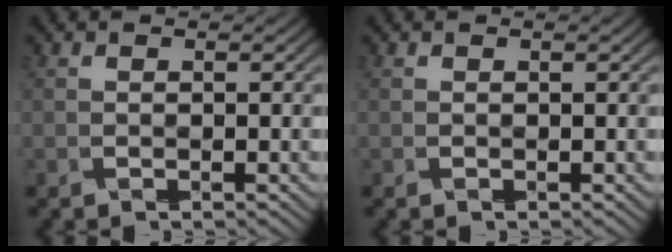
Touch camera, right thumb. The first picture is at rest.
{"total": 0.0}